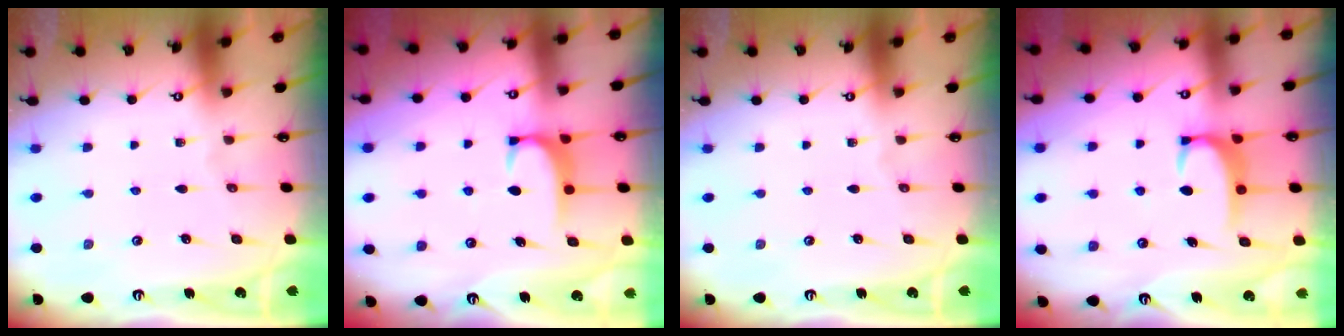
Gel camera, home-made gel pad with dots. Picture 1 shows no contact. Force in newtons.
{"total": 1.6, "press": 1.6, "slide": 0.5}
{"total": 0.0}
{"total": 2.7, "press": 2.6, "slide": 0.5}